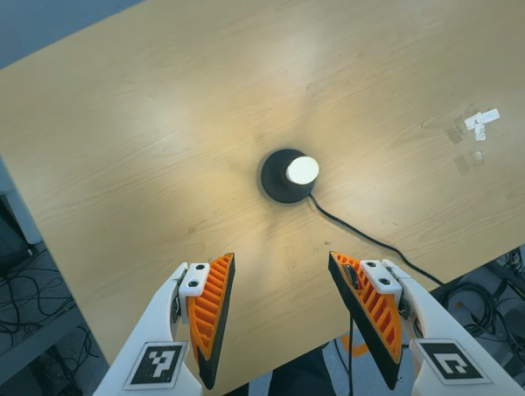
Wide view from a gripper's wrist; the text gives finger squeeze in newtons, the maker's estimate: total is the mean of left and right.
{"total": 0.0}